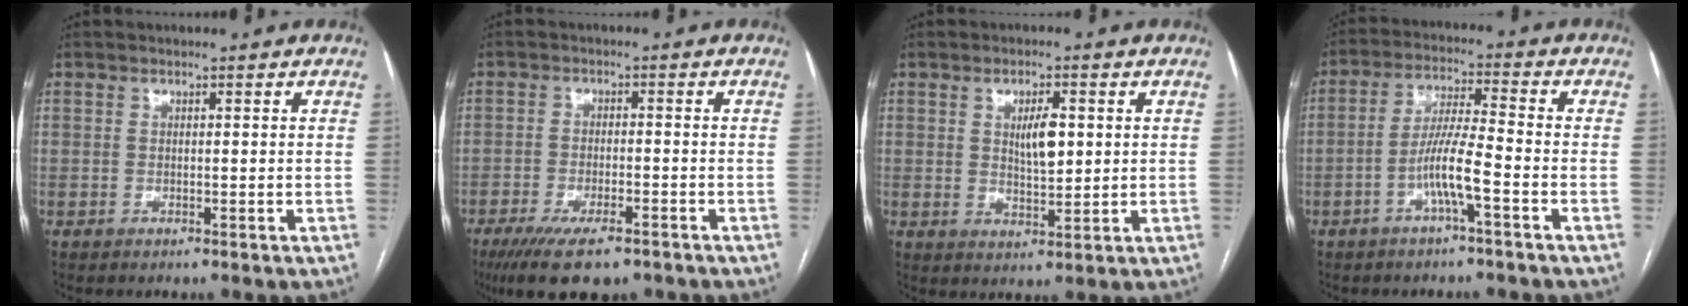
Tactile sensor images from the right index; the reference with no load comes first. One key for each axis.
{"total": 10.0, "fx": -7.0, "fy": 3.0, "fz": 6.6, "tx": -0.105, "ty": -0.015, "tz": -0.110}
{"total": 5.0, "fx": 1.1, "fy": 1.7, "fz": 4.6, "tx": -0.075, "ty": -0.001, "tz": 0.021}
{"total": 7.0, "fx": -2.9, "fy": 0.1, "fz": 6.4, "tx": -0.127, "ty": 0.011, "tz": -0.055}